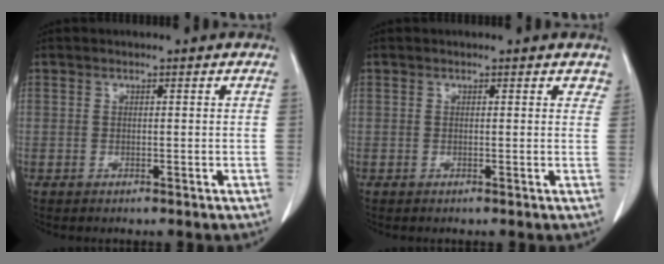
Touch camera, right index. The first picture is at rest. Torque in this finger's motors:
{"motor_torque": [0.08, -0.04, -0.04, 0.00]}